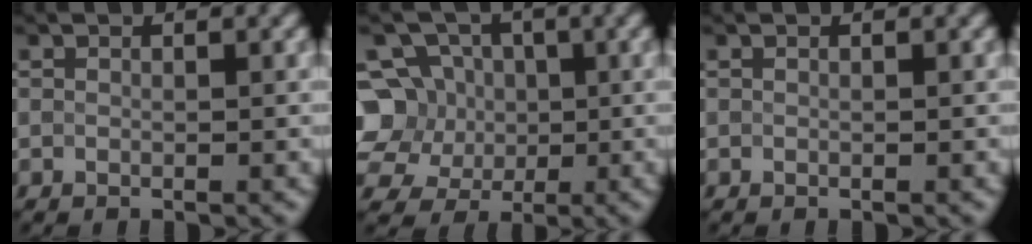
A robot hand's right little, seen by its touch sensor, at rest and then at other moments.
{"total": 6.7, "force": [0.1, 6.3, 2.5], "torque": [-0.044, 0.012, -0.032]}
{"total": 0.0}